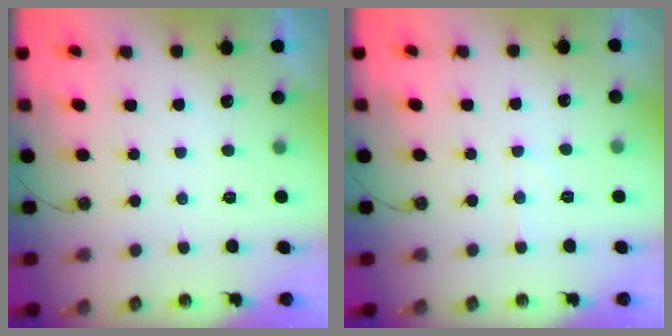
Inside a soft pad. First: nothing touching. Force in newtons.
{"total": 4.3, "press": 4.3, "slide": 0.6}